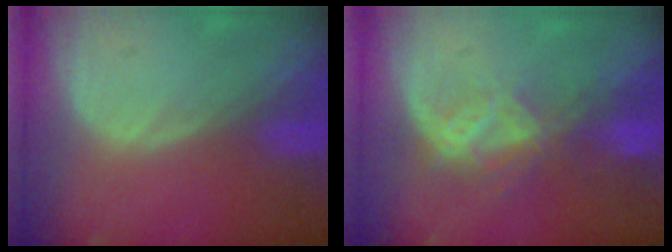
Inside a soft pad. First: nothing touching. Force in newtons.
{"total": 6.7, "press": 5.7, "slide": 3.5}